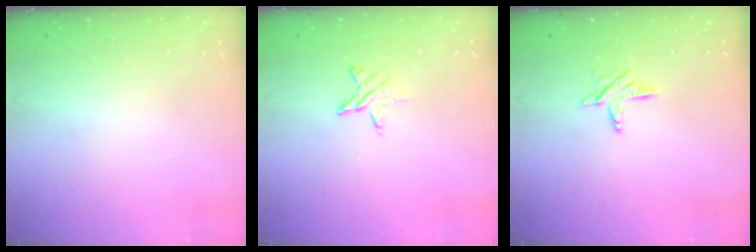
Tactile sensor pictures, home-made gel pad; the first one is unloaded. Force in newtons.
{"total": 5.0, "press": 5.0, "slide": 0.6}
{"total": 6.3, "press": 6.3, "slide": 0.5}